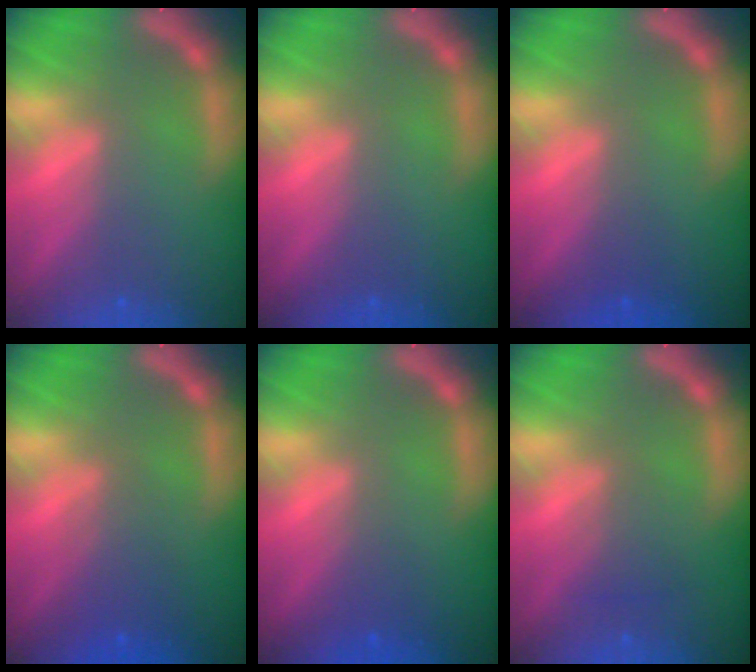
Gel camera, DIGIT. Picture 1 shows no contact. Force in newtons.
{"total": 0.0}
{"total": 1.0}
{"total": 3.1}
{"total": 1.4}
{"total": 2.0}